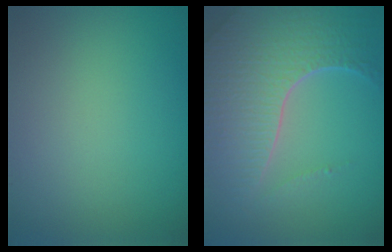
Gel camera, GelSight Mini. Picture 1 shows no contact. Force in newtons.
{"total": 7.2, "press": 5.2, "slide": 4.9}